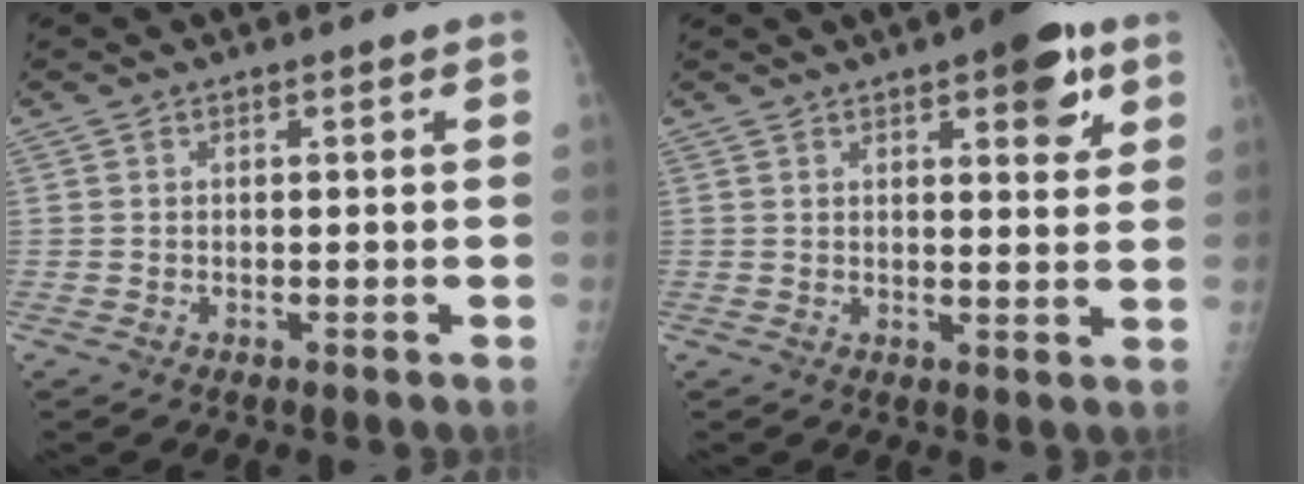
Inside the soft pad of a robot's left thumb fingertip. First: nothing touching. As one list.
[{"total": 8.4, "force": [4.3, 3.1, 6.5], "torque": [-0.063, -0.015, 0.051]}]